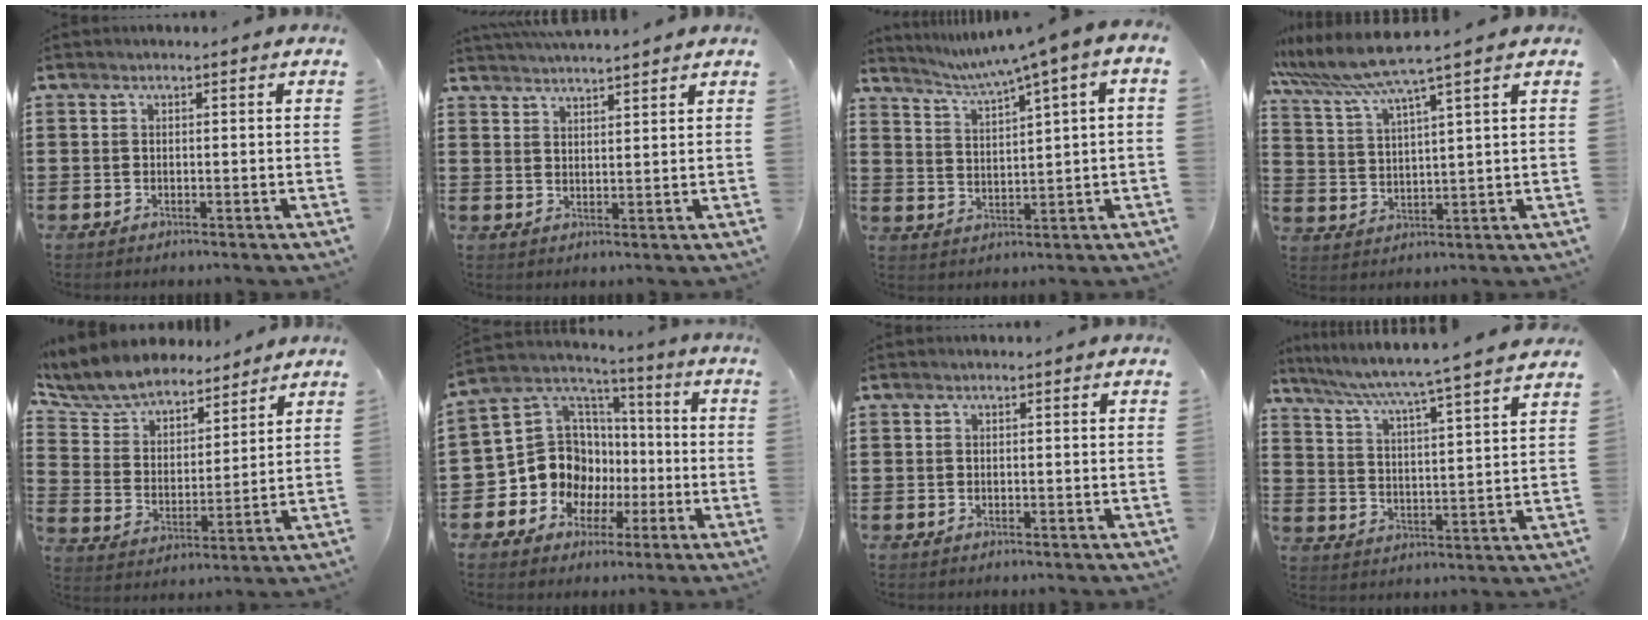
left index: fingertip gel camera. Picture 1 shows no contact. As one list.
[{"total": 2.8, "force": [2.8, -0.5, -0.1], "torque": [-0.007, -0.010, 0.052]}, {"total": 4.3, "force": [2.7, -0.6, 3.4], "torque": [-0.075, -0.022, 0.035]}, {"total": 6.9, "force": [5.8, -0.7, 3.6], "torque": [-0.092, -0.030, 0.099]}, {"total": 7.0, "force": [6.7, 1.6, 1.1], "torque": [-0.060, -0.039, 0.117]}, {"total": 12.6, "force": [-2.5, 11.4, 5.0], "torque": [-0.150, -0.001, -0.038]}, {"total": 0.0}, {"total": 4.7, "force": [4.2, -1.1, 2.0], "torque": [-0.060, -0.044, 0.060]}]